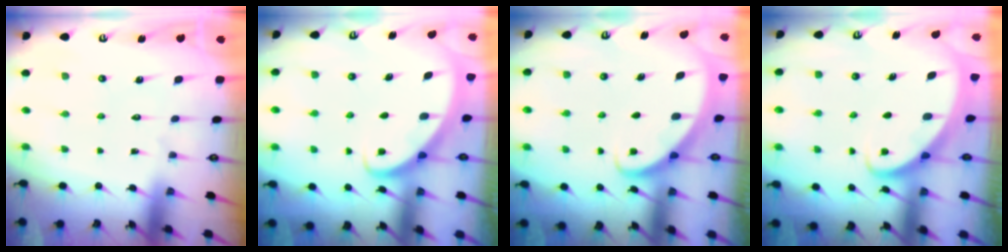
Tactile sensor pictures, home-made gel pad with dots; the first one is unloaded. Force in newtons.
{"total": 2.7, "press": 2.7, "slide": 0.2}
{"total": 2.7, "press": 2.7, "slide": 0.2}
{"total": 2.4, "press": 2.3, "slide": 0.3}